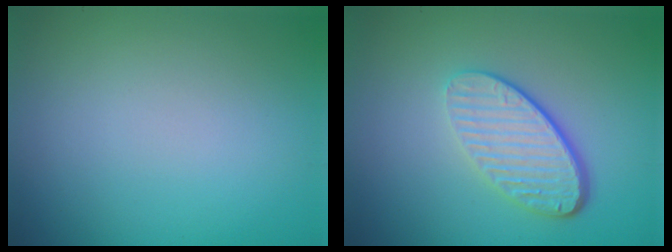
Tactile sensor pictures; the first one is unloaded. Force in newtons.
{"total": 4.5, "press": 3.2, "slide": 3.2}